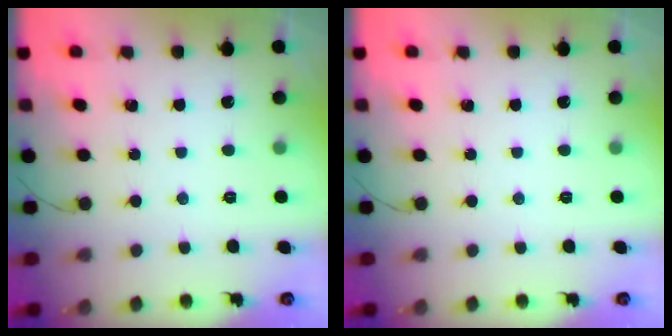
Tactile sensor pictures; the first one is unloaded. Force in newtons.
{"total": 0.0}